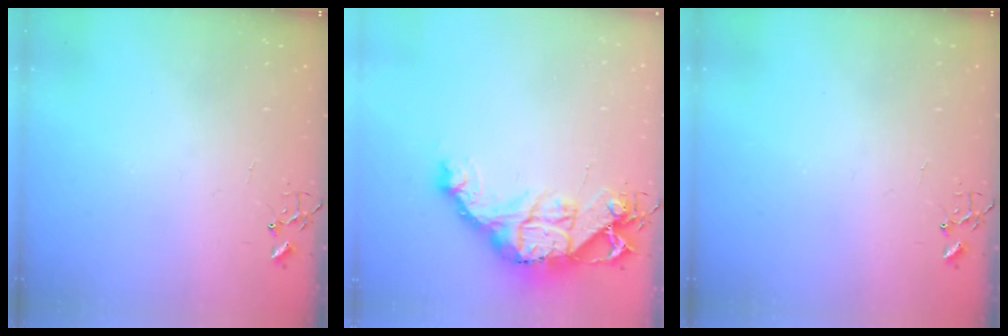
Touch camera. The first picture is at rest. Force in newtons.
{"total": 18.1, "press": 18.0, "slide": 2.0}
{"total": 0.0}